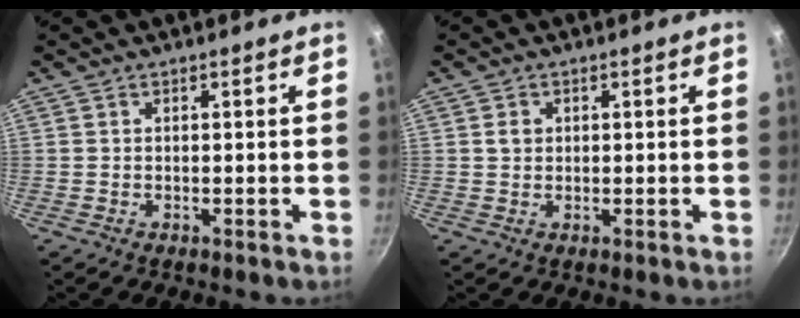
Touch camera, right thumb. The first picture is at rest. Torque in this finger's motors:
{"motor_torque": [-0.06, 0.47, 0.18, -0.50, -0.01]}